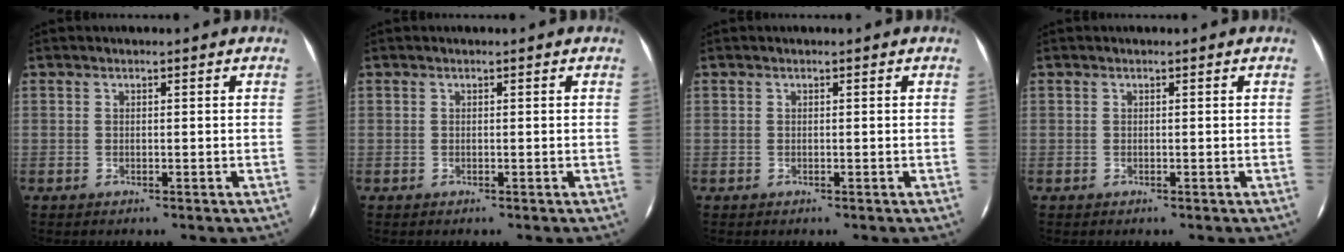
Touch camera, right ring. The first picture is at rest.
{"total": 0.0}
{"total": 0.0}
{"total": 0.0}